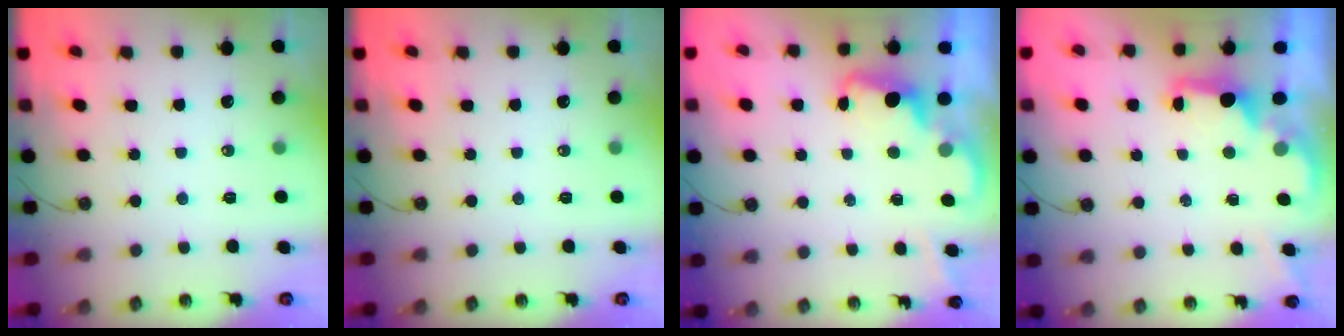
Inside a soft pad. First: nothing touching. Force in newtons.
{"total": 0.0}
{"total": 1.9, "press": 1.9, "slide": 0.6}
{"total": 1.9, "press": 1.8, "slide": 0.8}